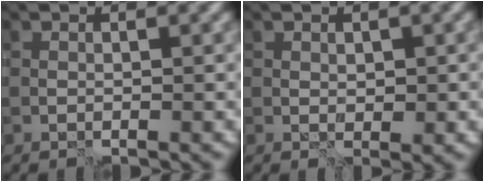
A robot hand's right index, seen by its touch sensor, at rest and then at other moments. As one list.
[{"total": 0.0}]